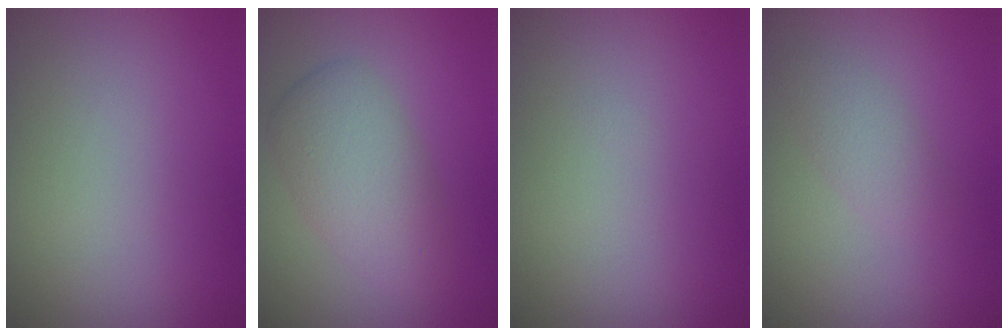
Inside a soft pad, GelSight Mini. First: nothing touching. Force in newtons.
{"total": 4.6, "press": 4.6, "slide": 0.0}
{"total": 0.0}
{"total": 1.9, "press": 1.9, "slide": 0.1}